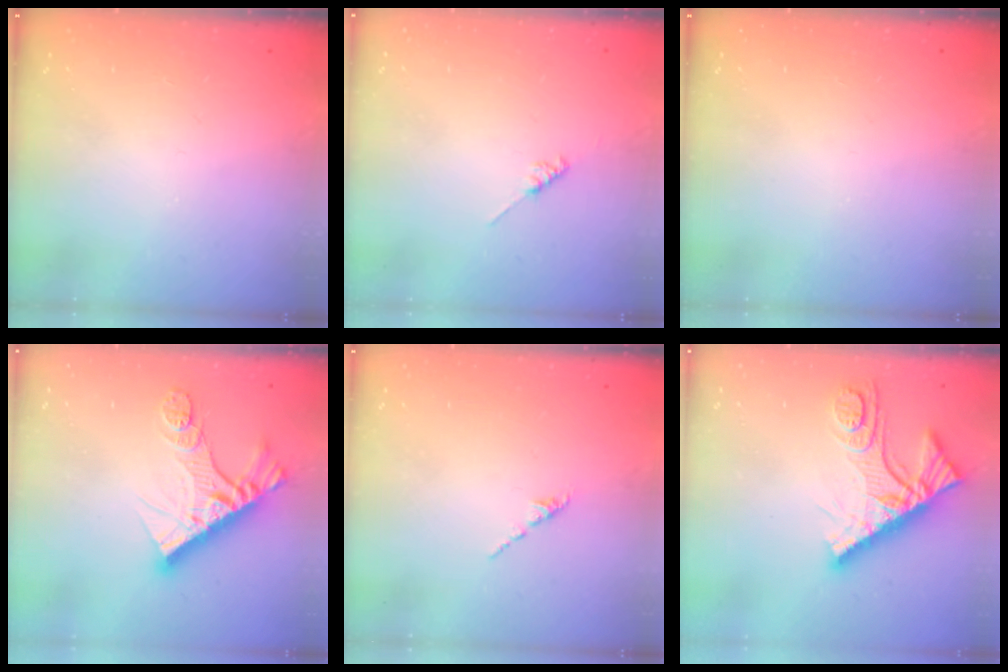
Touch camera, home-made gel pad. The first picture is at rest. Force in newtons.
{"total": 1.8, "press": 1.7, "slide": 0.3}
{"total": 0.0}
{"total": 13.2, "press": 13.1, "slide": 1.2}
{"total": 1.6, "press": 1.5, "slide": 0.6}
{"total": 12.1, "press": 12.0, "slide": 1.1}